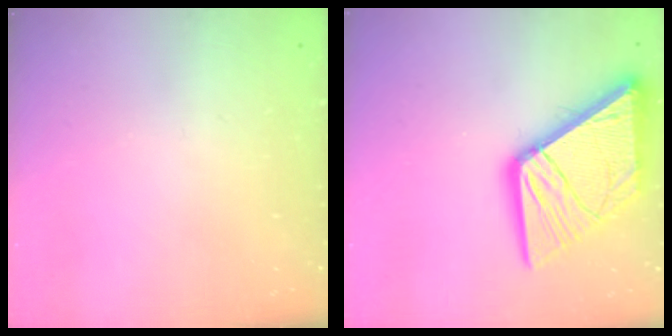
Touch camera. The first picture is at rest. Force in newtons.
{"total": 19.4, "press": 19.2, "slide": 2.2}